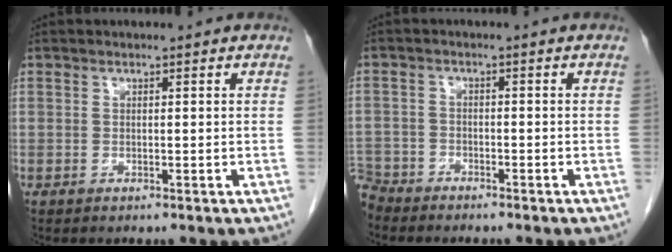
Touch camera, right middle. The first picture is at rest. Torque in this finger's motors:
{"motor_torque": [1.12, -1.02, 1.02, -0.07]}